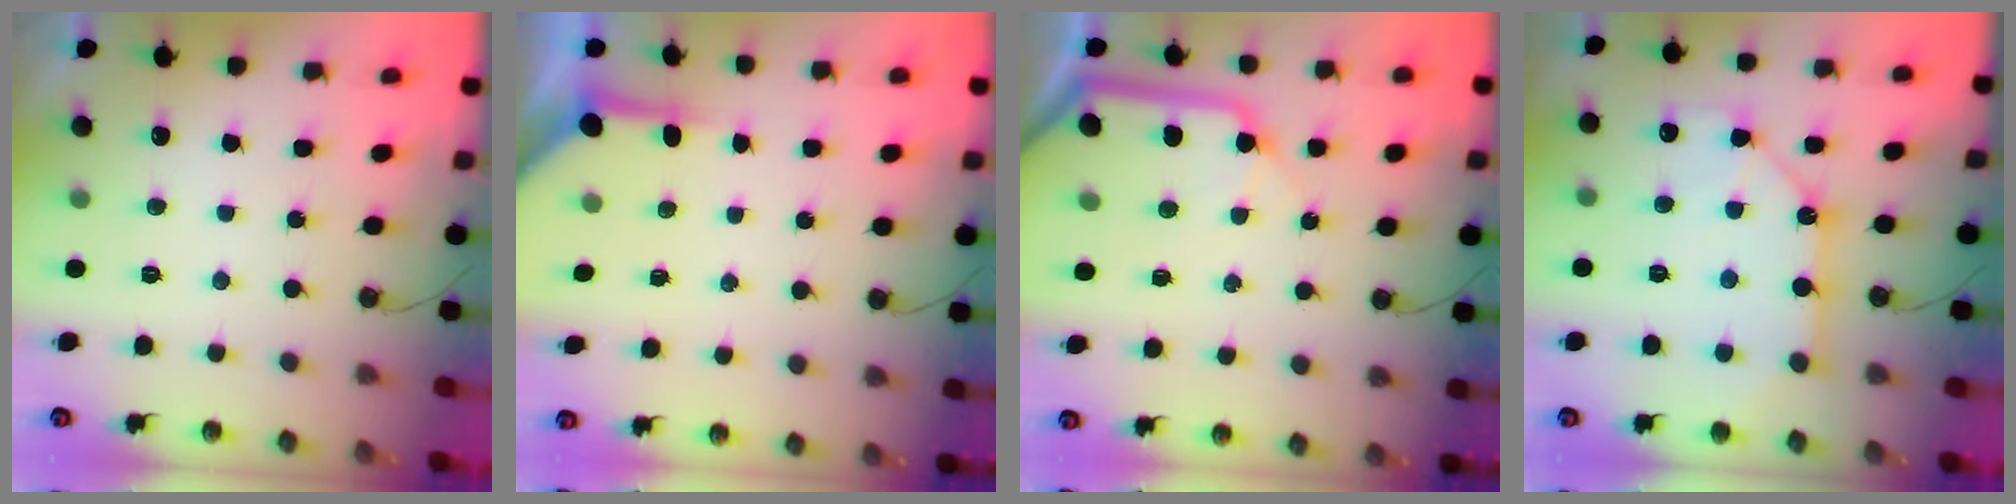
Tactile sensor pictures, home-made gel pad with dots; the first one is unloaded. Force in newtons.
{"total": 3.8, "press": 3.7, "slide": 0.4}
{"total": 12.1, "press": 12.0, "slide": 1.7}
{"total": 12.1, "press": 12.1, "slide": 1.3}